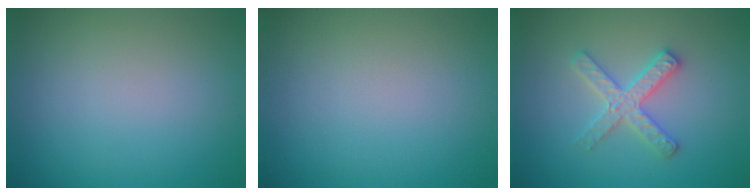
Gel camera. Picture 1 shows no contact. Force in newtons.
{"total": 0.0}
{"total": 3.2, "press": 3.1, "slide": 0.4}